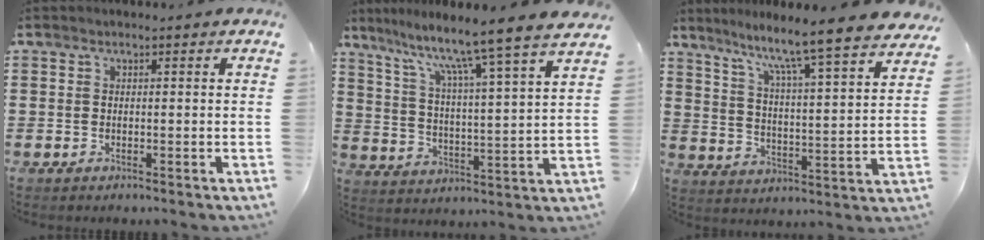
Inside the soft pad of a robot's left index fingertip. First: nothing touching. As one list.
[{"total": 9.0, "force": [7.4, -1.5, 4.9], "torque": [-0.115, -0.063, 0.112]}, {"total": 7.7, "force": [6.6, -0.9, 3.8], "torque": [-0.093, -0.062, 0.099]}]